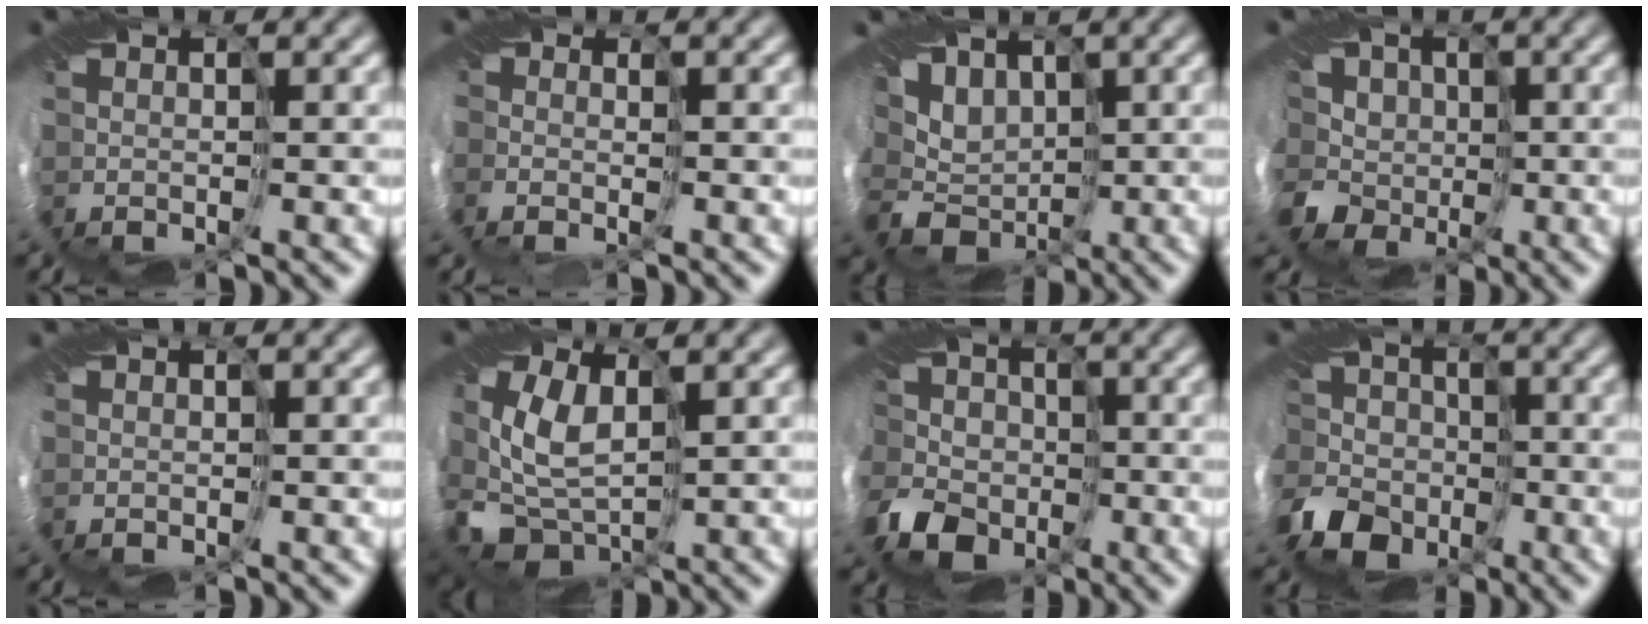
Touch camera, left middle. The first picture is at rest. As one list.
[{"total": 2.1, "force": [-1.2, 1.5, 0.6], "torque": [-0.010, -0.018, -0.022]}, {"total": 5.7, "force": [0.0, 5.0, 2.9], "torque": [-0.038, 0.001, -0.011]}, {"total": 7.7, "force": [0.6, 6.9, 3.3], "torque": [-0.086, 0.025, -0.038]}, {"total": 0.0}, {"total": 4.6, "force": [0.0, 2.6, 3.8], "torque": [-0.095, 0.000, -0.008]}, {"total": 7.3, "force": [-3.3, 6.0, 2.6], "torque": [-0.055, -0.008, -0.085]}, {"total": 7.9, "force": [-4.1, 6.2, 2.7], "torque": [-0.051, -0.014, -0.093]}]